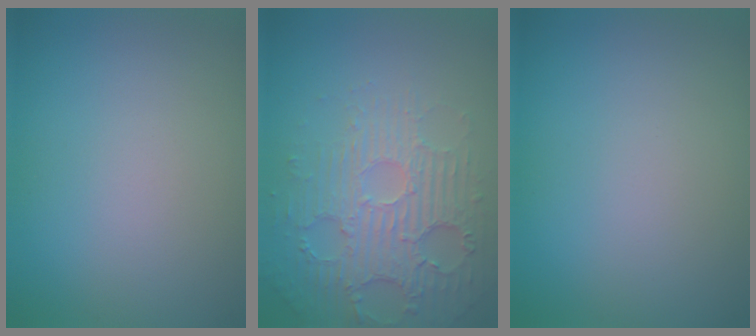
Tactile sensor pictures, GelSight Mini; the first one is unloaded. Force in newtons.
{"total": 4.3, "press": 3.8, "slide": 2.1}
{"total": 0.0}